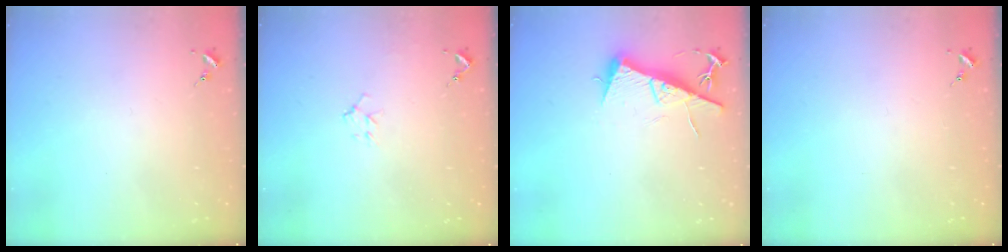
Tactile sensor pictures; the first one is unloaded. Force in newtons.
{"total": 5.5, "press": 5.5, "slide": 0.7}
{"total": 10.7, "press": 10.6, "slide": 0.8}
{"total": 0.0}